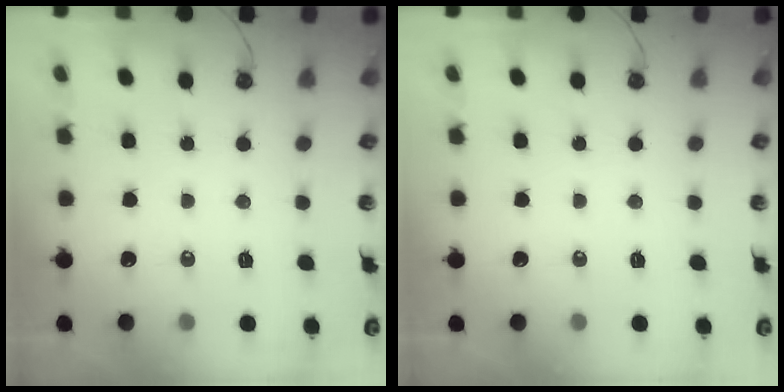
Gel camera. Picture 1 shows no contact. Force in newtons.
{"total": 0.0}